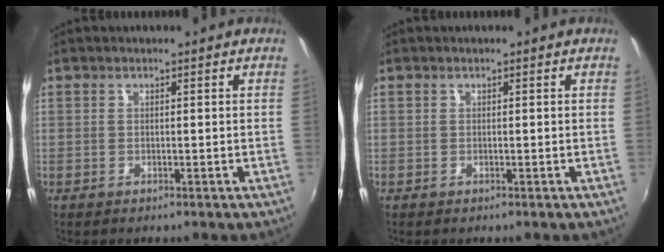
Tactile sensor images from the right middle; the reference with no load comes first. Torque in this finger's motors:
{"motor_torque": [-0.06, 0.01, -0.01, 0.01]}